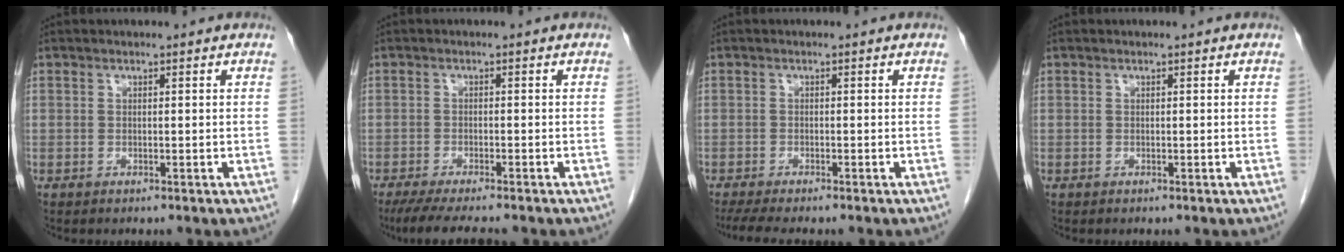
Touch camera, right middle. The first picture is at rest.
{"total": 8.2, "force": [-6.9, 0.7, 4.4], "torque": [-0.065, -0.019, -0.108]}
{"total": 5.5, "force": [-4.5, 0.4, 3.0], "torque": [-0.044, -0.013, -0.072]}
{"total": 0.0}